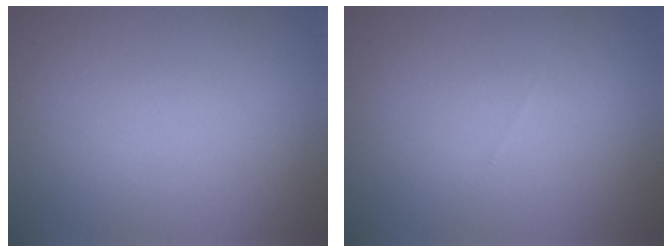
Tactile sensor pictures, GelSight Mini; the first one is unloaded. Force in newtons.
{"total": 0.0}